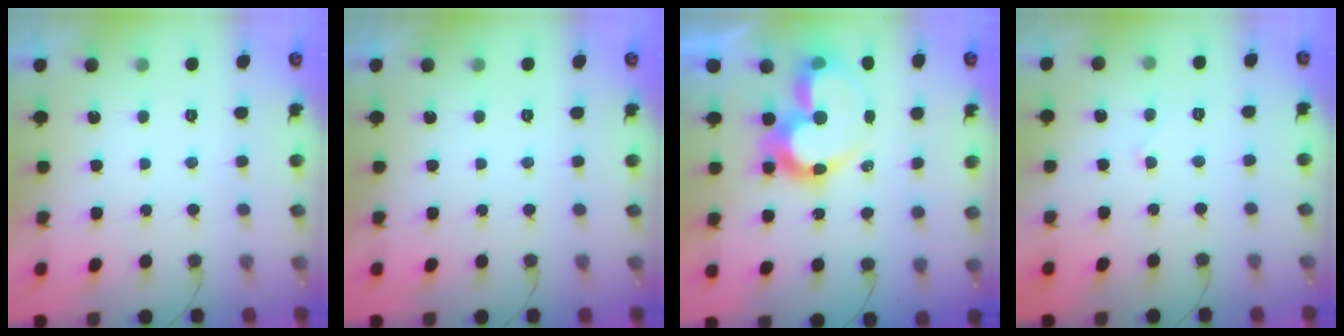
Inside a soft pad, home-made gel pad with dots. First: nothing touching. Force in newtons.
{"total": 0.0}
{"total": 13.3, "press": 13.0, "slide": 3.0}
{"total": 2.8, "press": 2.8, "slide": 0.2}